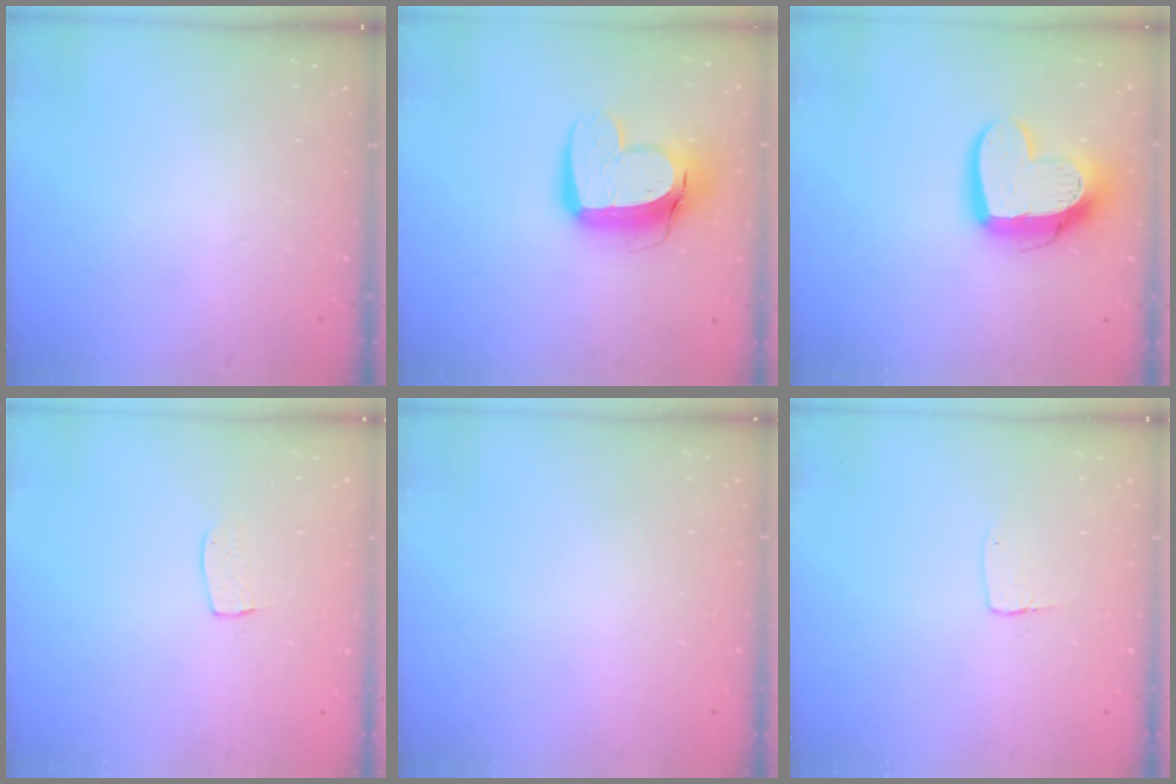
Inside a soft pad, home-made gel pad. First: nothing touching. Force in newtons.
{"total": 13.5, "press": 13.4, "slide": 1.4}
{"total": 14.9, "press": 14.8, "slide": 1.5}
{"total": 5.3, "press": 5.3, "slide": 0.3}
{"total": 0.0}
{"total": 3.1, "press": 3.1, "slide": 0.3}